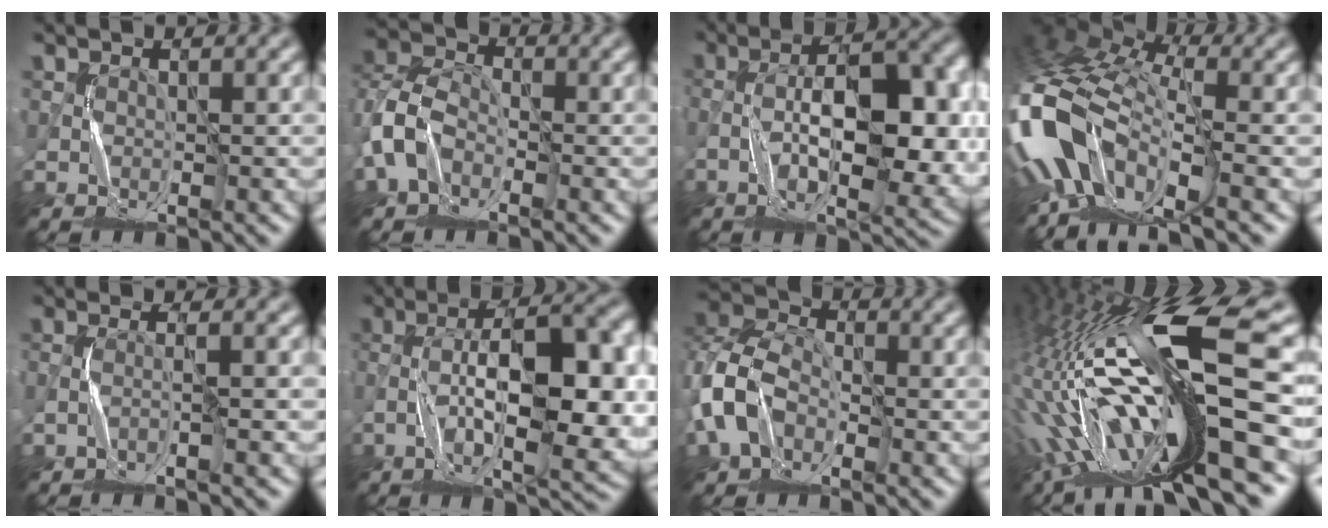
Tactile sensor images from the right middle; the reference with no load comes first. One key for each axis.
{"total": 5.3, "fx": -2.1, "fy": 3.6, "fz": 3.3, "tx": -0.075, "ty": 0.009, "tz": -0.054}
{"total": 11.6, "fx": -1.9, "fy": 4.8, "fz": 10.4, "tx": -0.163, "ty": 0.009, "tz": -0.031}
{"total": 14.4, "fx": -5.0, "fy": 7.3, "fz": 11.3, "tx": -0.246, "ty": -0.001, "tz": -0.104}
{"total": 1.8, "fx": -1.0, "fy": 0.1, "fz": 1.6, "tx": -0.026, "ty": 0.005, "tz": -0.029}
{"total": 13.2, "fx": -2.3, "fy": 4.8, "fz": 12.1, "tx": -0.198, "ty": 0.010, "tz": -0.037}
{"total": 6.7, "fx": -2.4, "fy": 4.6, "fz": 4.2, "tx": -0.097, "ty": 0.010, "tz": -0.060}
{"total": 17.8, "fx": -3.1, "fy": 4.7, "fz": 16.9, "tx": -0.314, "ty": 0.023, "tz": -0.057}